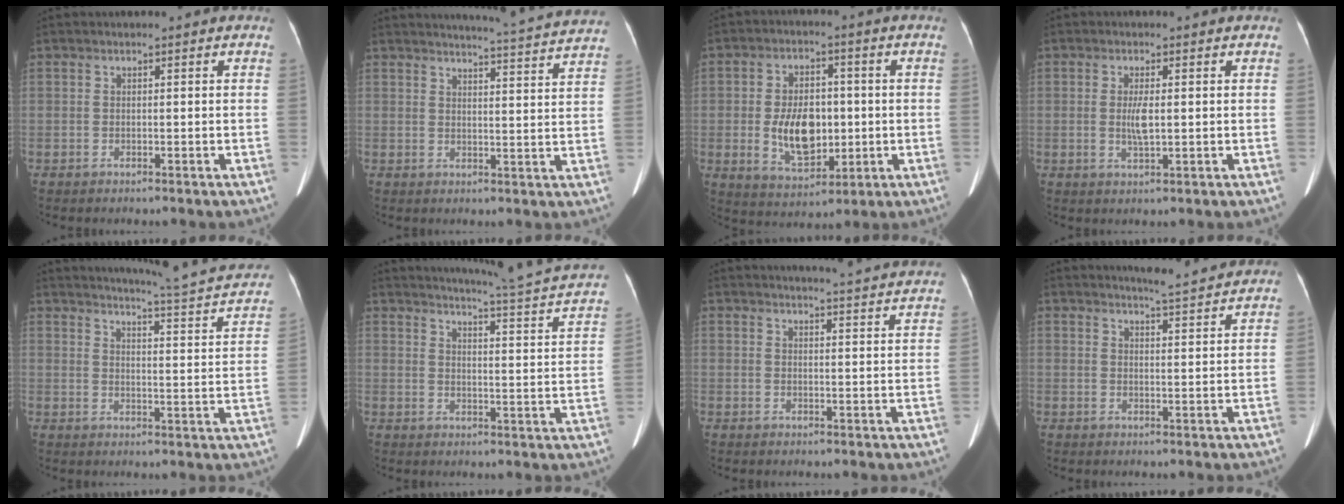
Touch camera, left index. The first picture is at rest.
{"total": 13.9, "force": [13.5, -1.4, 3.4], "torque": [-0.058, -0.051, 0.150]}
{"total": 9.8, "force": [-0.9, 5.6, 8.0], "torque": [-0.152, 0.003, -0.005]}
{"total": 2.9, "force": [0.1, 0.6, 2.9], "torque": [-0.058, -0.004, 0.005]}
{"total": 17.8, "force": [16.8, -0.2, 5.8], "torque": [-0.091, -0.057, 0.199]}
{"total": 18.2, "force": [17.2, -1.3, 5.9], "torque": [-0.097, -0.072, 0.202]}
{"total": 12.3, "force": [11.9, -0.8, 3.0], "torque": [-0.043, -0.029, 0.128]}
{"total": 5.6, "force": [5.5, -0.3, 0.9], "torque": [-0.029, -0.001, 0.070]}